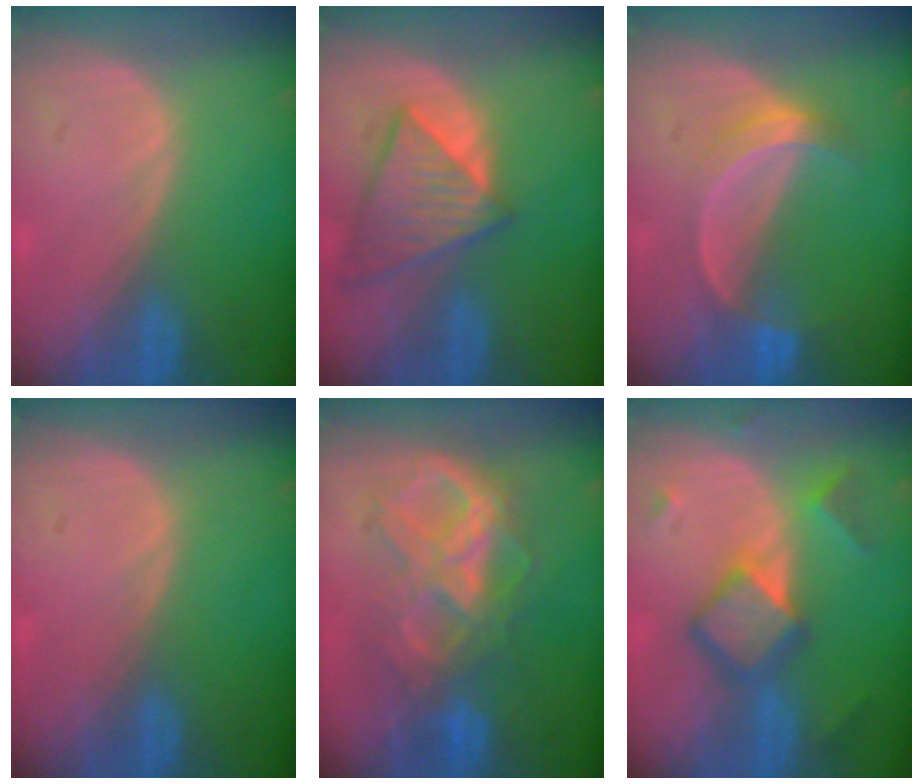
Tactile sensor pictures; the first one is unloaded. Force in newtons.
{"total": 8.0, "press": 7.2, "slide": 3.6}
{"total": 5.1, "press": 4.8, "slide": 2.0}
{"total": 0.0}
{"total": 9.3, "press": 9.2, "slide": 0.9}
{"total": 7.1, "press": 7.1, "slide": 0.5}